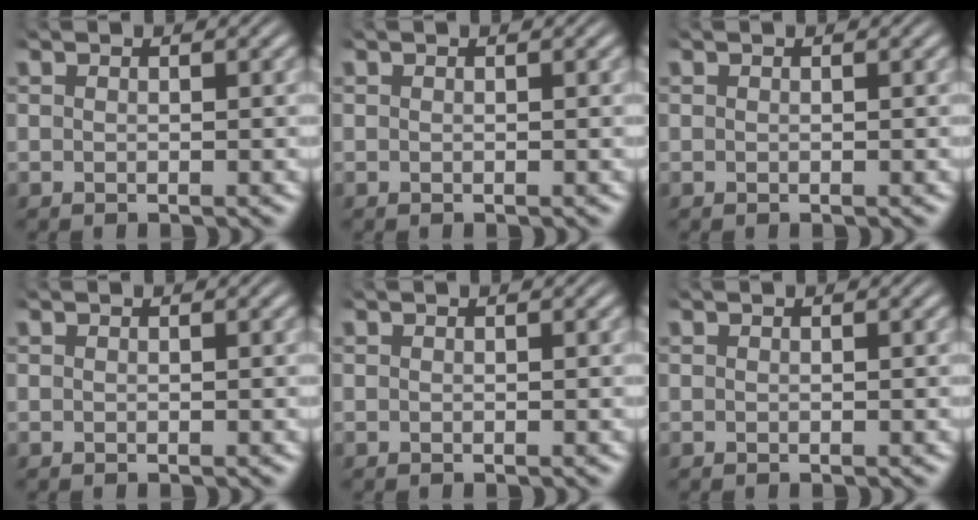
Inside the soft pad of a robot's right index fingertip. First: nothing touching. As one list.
[{"total": 0.0}, {"total": 0.0}, {"total": 0.0}, {"total": 0.0}, {"total": 0.0}]